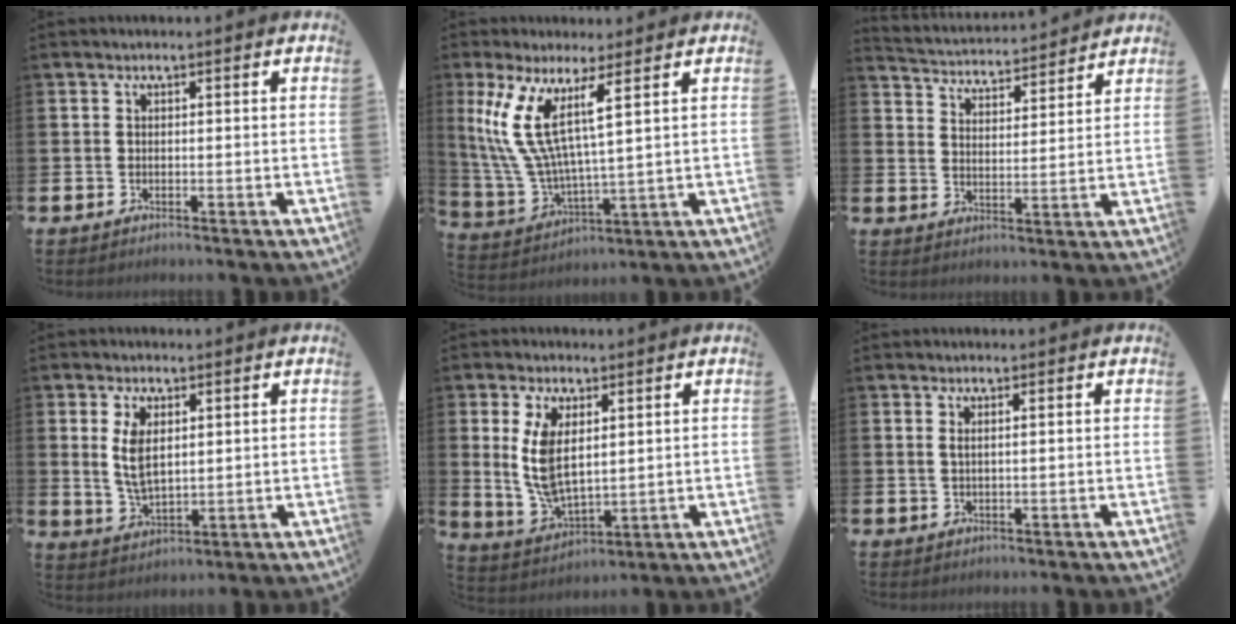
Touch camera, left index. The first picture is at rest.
{"total": 10.0, "force": [6.0, 2.4, 7.7], "torque": [-0.180, -0.019, 0.109]}
{"total": 4.0, "force": [4.0, 0.7, 0.0], "torque": [-0.025, -0.033, 0.066]}
{"total": 5.1, "force": [1.9, 2.6, 4.0], "torque": [-0.067, 0.000, 0.029]}
{"total": 7.3, "force": [2.5, 3.9, 5.6], "torque": [-0.121, -0.007, 0.039]}
{"total": 0.8, "force": [0.4, -0.1, 0.6], "torque": [-0.011, -0.002, 0.007]}